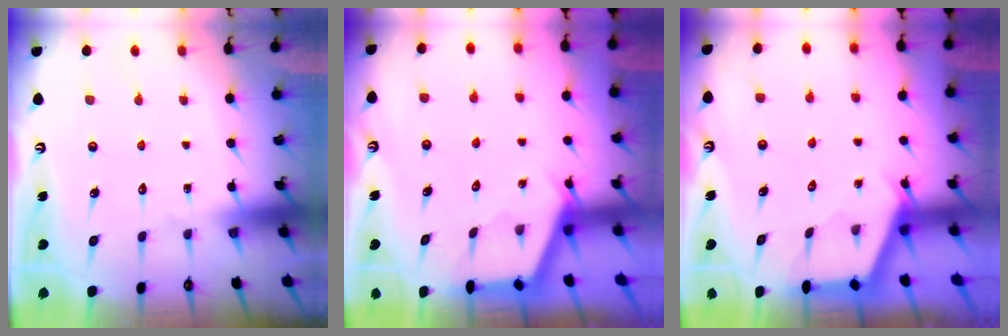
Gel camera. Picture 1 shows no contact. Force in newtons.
{"total": 2.9, "press": 2.9, "slide": 0.3}
{"total": 2.9, "press": 2.9, "slide": 0.3}